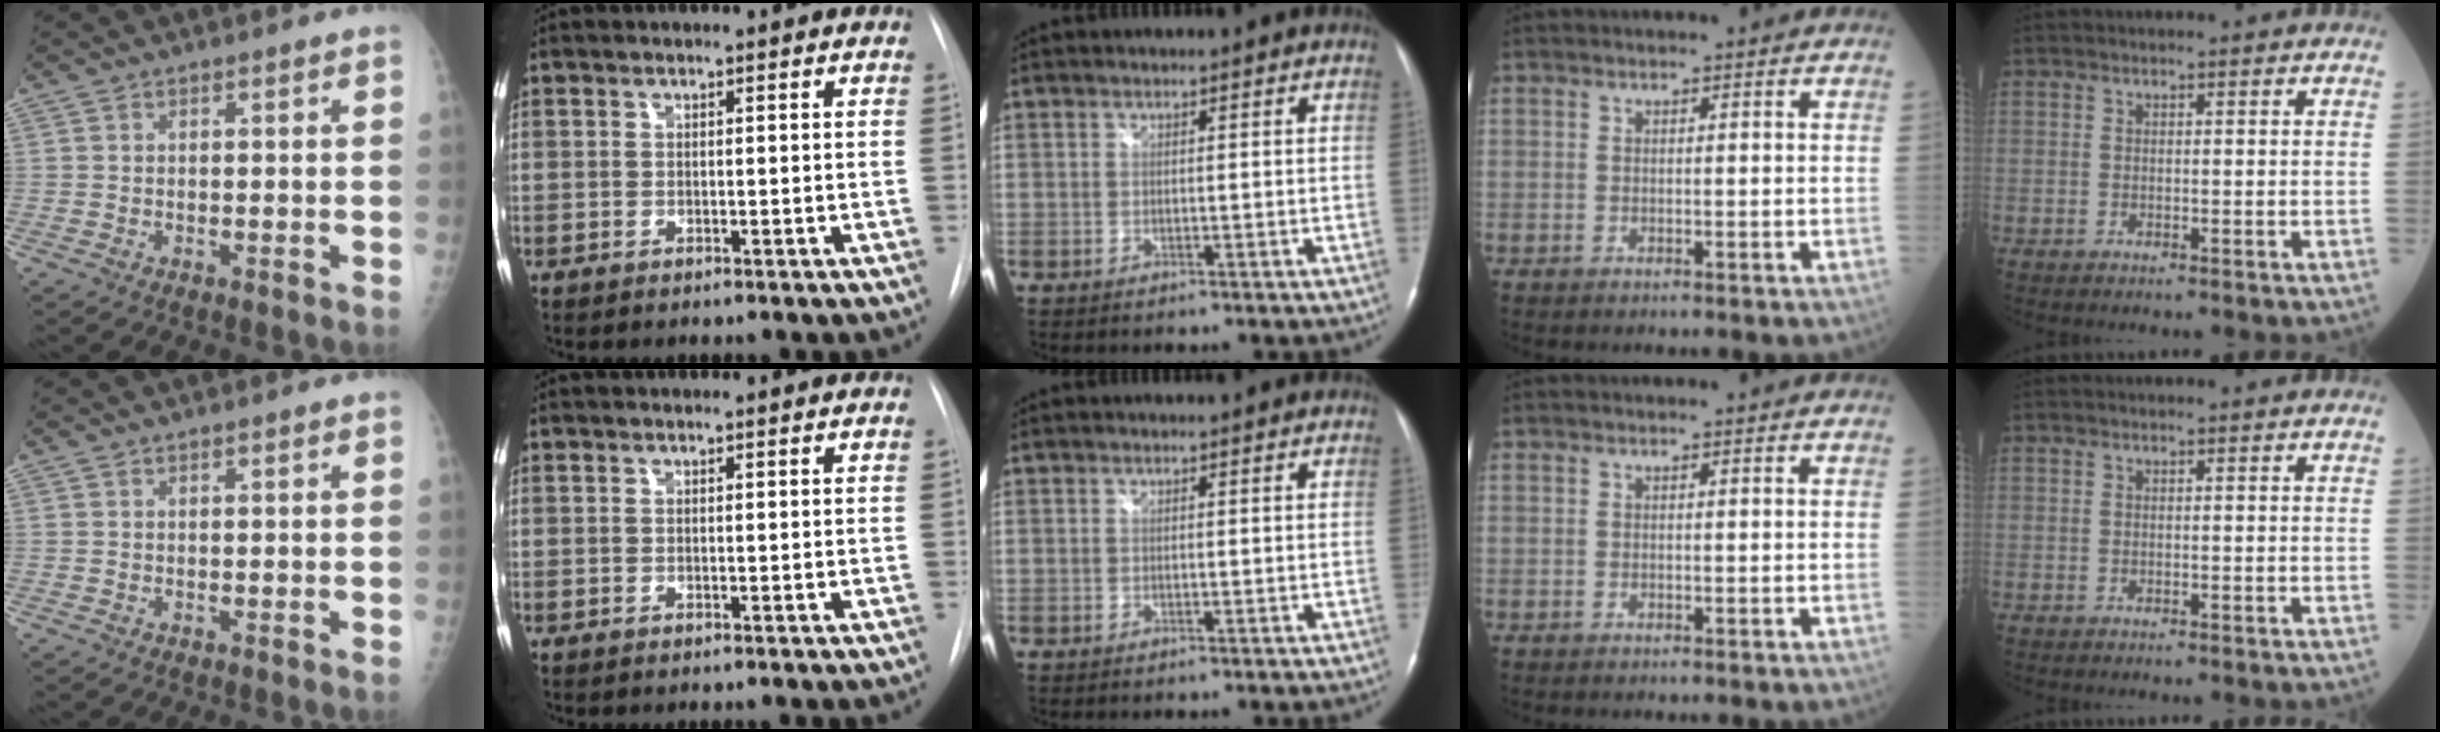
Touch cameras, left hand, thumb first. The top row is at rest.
{"index": {"total": 0.5, "force": [0.5, 0.0, 0.2], "torque": [-0.005, 0.004, 0.007]}}